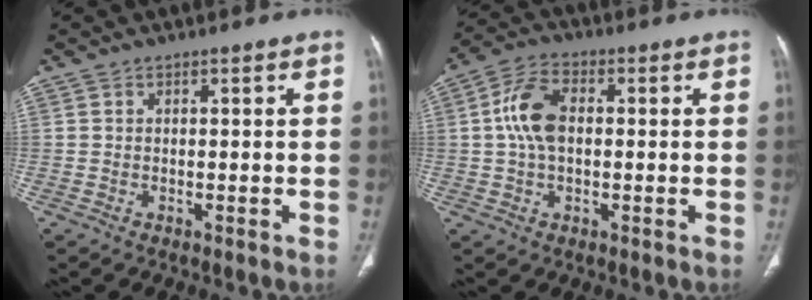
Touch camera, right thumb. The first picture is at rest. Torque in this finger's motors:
{"motor_torque": [1.30, 1.17, 1.00, -0.22, 0.10]}